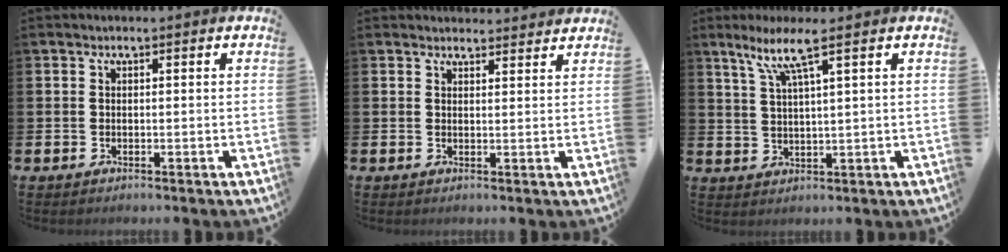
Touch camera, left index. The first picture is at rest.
{"total": 2.4, "force": [2.4, 0.4, -0.1], "torque": [0.011, -0.016, 0.041]}
{"total": 5.9, "force": [3.7, 0.4, 4.5], "torque": [-0.097, -0.005, 0.061]}